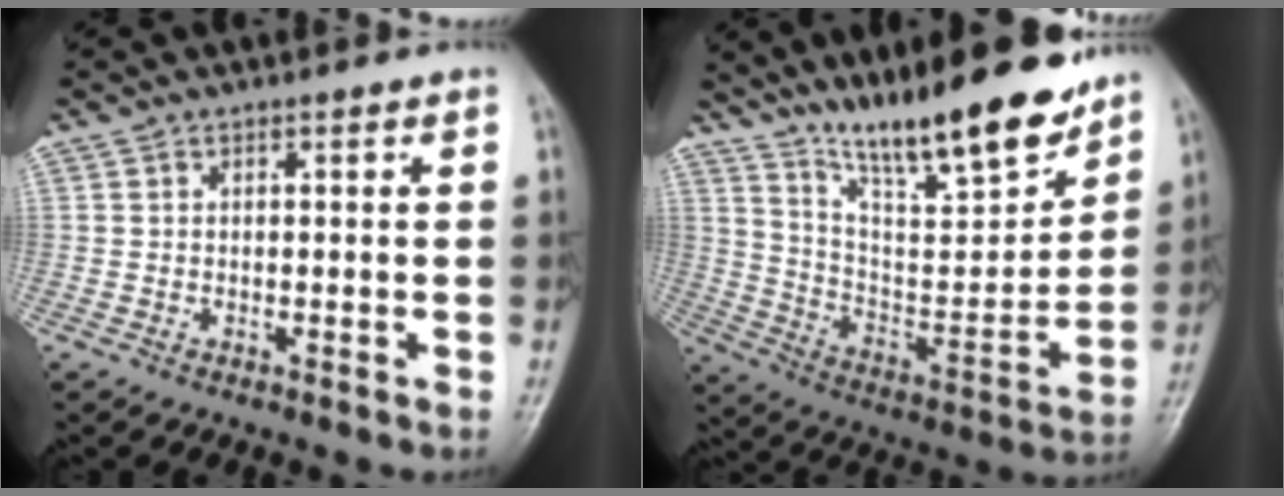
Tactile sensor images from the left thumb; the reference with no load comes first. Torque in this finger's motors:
{"motor_torque": [0.26, 0.20, 1.46, -1.30, 0.24]}